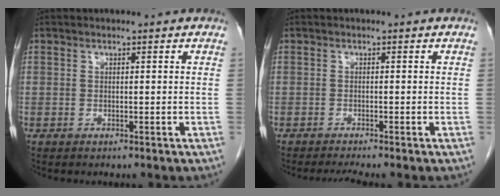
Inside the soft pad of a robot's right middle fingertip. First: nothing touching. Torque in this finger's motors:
{"motor_torque": [0.12, -0.02, 0.00, 0.02]}